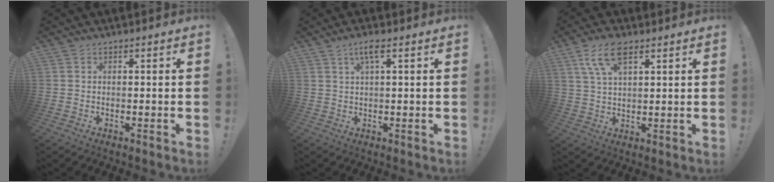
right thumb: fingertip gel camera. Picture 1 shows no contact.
{"total": 4.0, "force": [1.8, 0.6, 3.5], "torque": [-0.068, 0.002, 0.028]}
{"total": 9.3, "force": [5.0, 4.1, 6.7], "torque": [-0.127, -0.004, 0.096]}